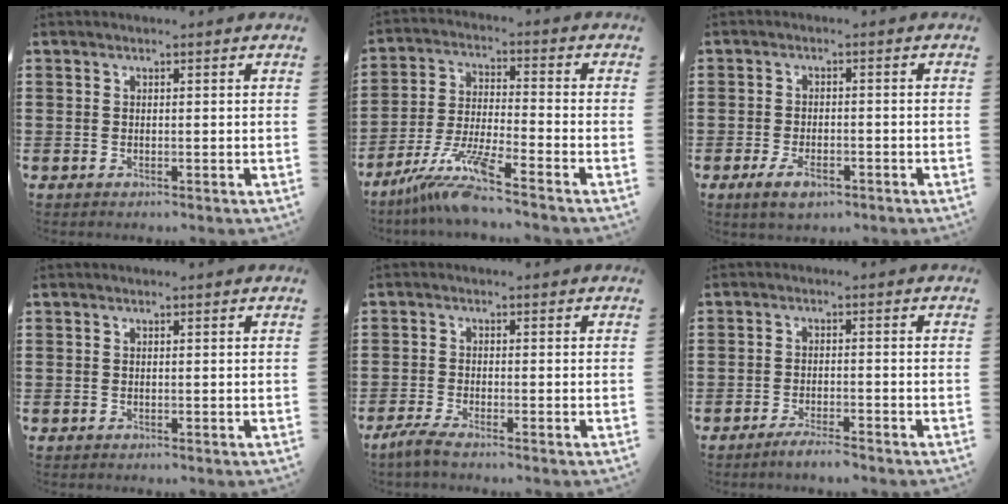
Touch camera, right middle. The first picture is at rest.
{"total": 9.1, "force": [-7.4, 0.1, 5.2], "torque": [-0.118, -0.013, -0.148]}
{"total": 4.1, "force": [-2.3, 1.9, 2.8], "torque": [-0.059, -0.001, -0.045]}
{"total": 0.0}
{"total": 2.4, "force": [-2.0, 0.0, 1.3], "torque": [-0.037, -0.005, -0.043]}
{"total": 2.8, "force": [-2.6, 0.0, 1.1], "torque": [-0.019, 0.002, -0.048]}